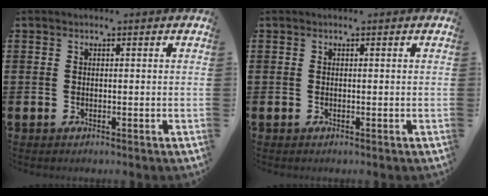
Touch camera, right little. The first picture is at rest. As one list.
[{"total": 0.0}]